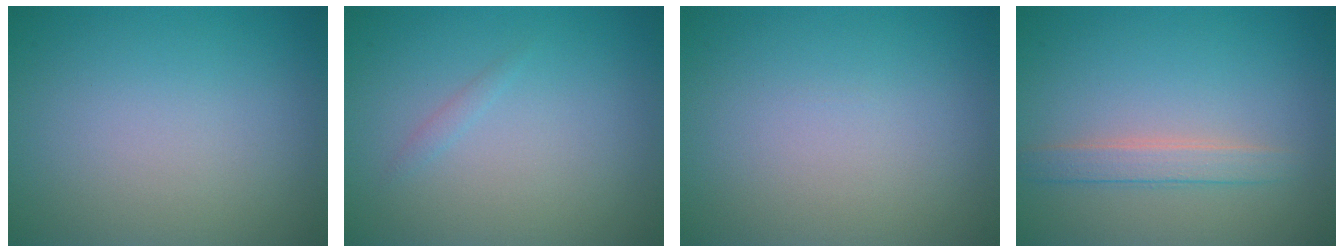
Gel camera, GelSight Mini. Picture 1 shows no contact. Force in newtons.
{"total": 0.5, "press": 0.5, "slide": 0.0}
{"total": 0.0}
{"total": 2.1, "press": 2.1, "slide": 0.1}